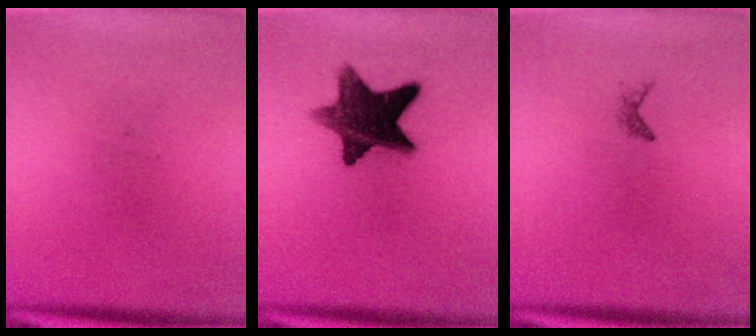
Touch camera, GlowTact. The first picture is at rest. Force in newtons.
{"total": 12.3}
{"total": 0.6}